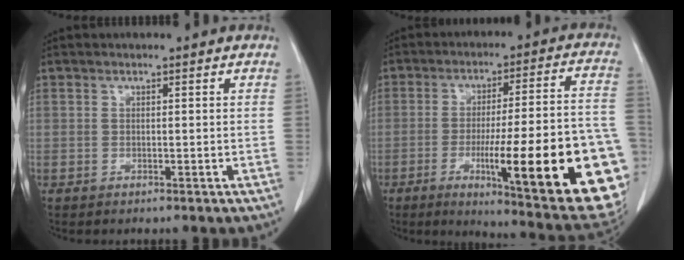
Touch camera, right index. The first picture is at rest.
{"total": 26.7, "force": [-8.3, 2.6, 25.3], "torque": [-0.265, -0.011, -0.112]}